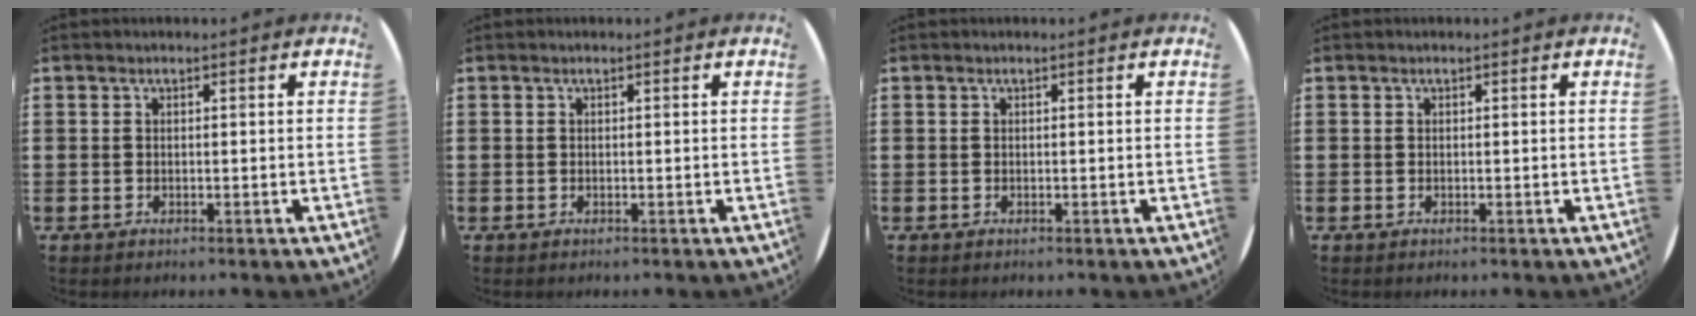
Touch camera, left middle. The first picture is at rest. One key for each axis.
{"total": 0.0}
{"total": 0.0}
{"total": 0.0}